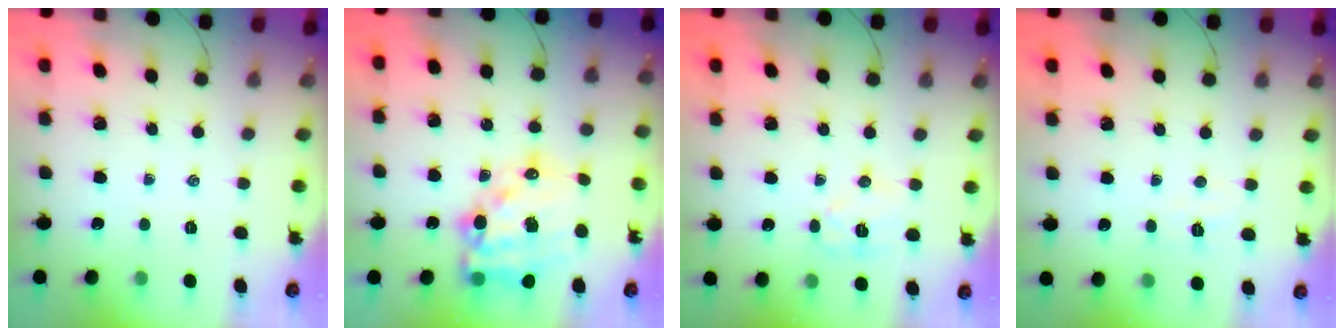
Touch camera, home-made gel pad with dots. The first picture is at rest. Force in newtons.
{"total": 19.2, "press": 18.7, "slide": 4.1}
{"total": 7.7, "press": 7.7, "slide": 0.6}
{"total": 3.2, "press": 3.1, "slide": 0.8}